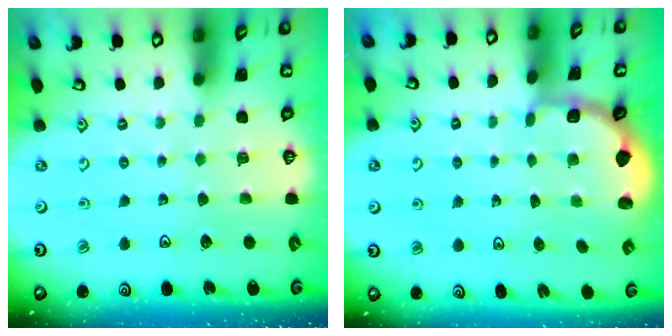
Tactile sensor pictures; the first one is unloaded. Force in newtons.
{"total": 1.7, "press": 1.5, "slide": 0.7}